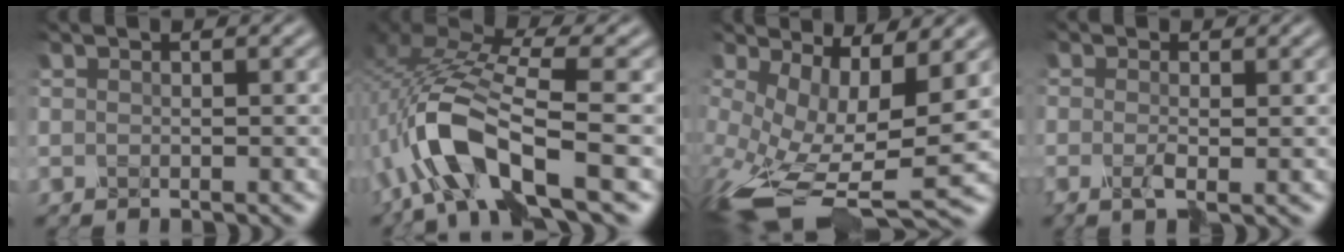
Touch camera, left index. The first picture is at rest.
{"total": 7.8, "force": [-3.1, 3.1, 6.4], "torque": [-0.145, 0.023, -0.071]}
{"total": 8.3, "force": [-1.5, 3.7, 7.3], "torque": [-0.166, -0.031, -0.026]}
{"total": 1.0, "force": [-0.2, 0.2, 1.0], "torque": [-0.034, 0.002, -0.011]}